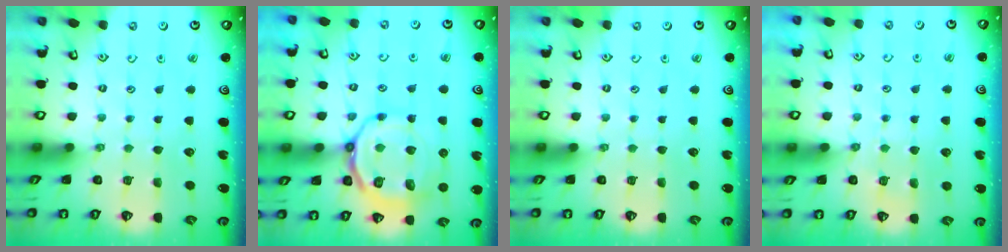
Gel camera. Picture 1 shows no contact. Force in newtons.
{"total": 13.7, "press": 13.5, "slide": 2.2}
{"total": 0.0}
{"total": 4.8, "press": 4.8, "slide": 0.7}